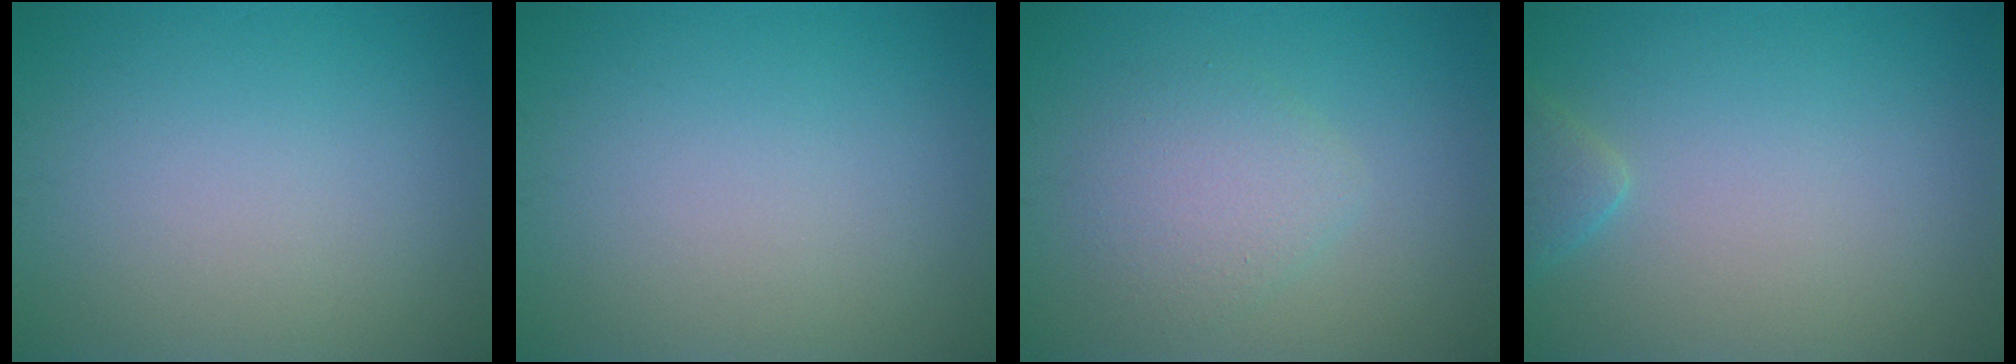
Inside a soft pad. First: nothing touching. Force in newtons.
{"total": 0.0}
{"total": 2.9, "press": 2.9, "slide": 0.2}
{"total": 1.5, "press": 1.5, "slide": 0.1}